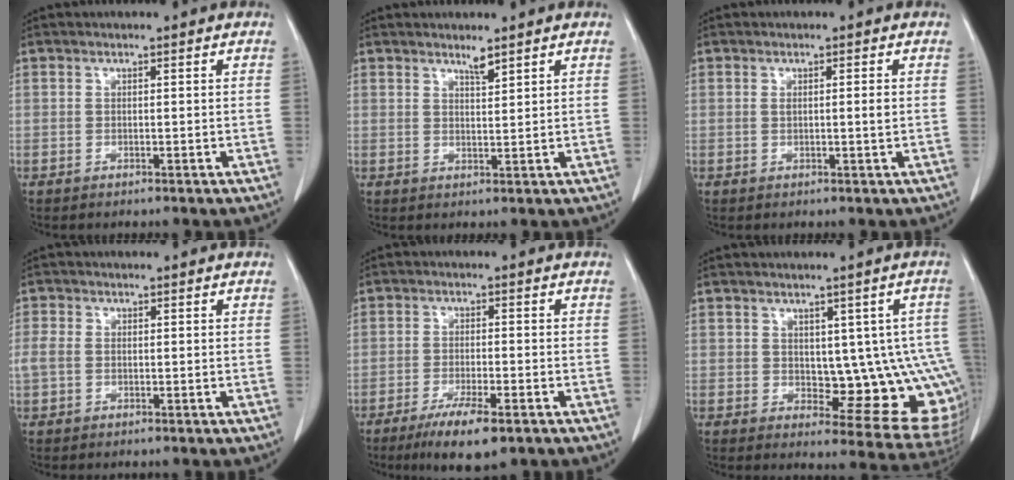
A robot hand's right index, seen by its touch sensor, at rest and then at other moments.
{"total": 1.9, "force": [1.6, 0.0, 0.9], "torque": [-0.019, -0.005, 0.032]}
{"total": 1.6, "force": [0.2, 0.1, 1.6], "torque": [-0.028, 0.003, 0.007]}
{"total": 2.6, "force": [-0.2, 1.8, 1.8], "torque": [-0.062, 0.011, -0.004]}
{"total": 7.7, "force": [-4.9, 1.2, 5.8], "torque": [-0.101, -0.017, -0.078]}
{"total": 11.6, "force": [0.0, 5.0, 10.5], "torque": [-0.107, 0.005, 0.015]}